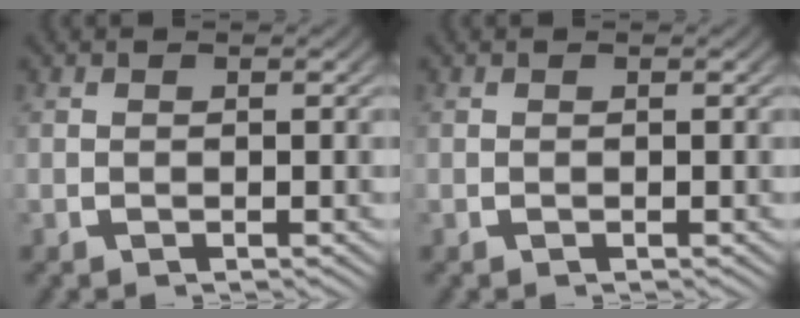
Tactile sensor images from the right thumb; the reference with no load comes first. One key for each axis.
{"total": 0.0}